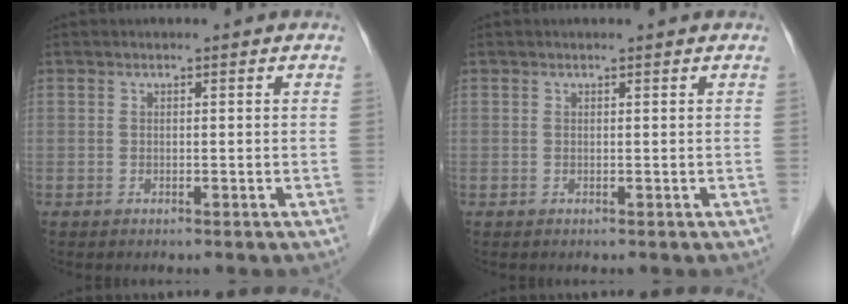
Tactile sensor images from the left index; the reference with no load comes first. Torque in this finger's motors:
{"motor_torque": [0.14, -0.14, 0.00, 0.00]}